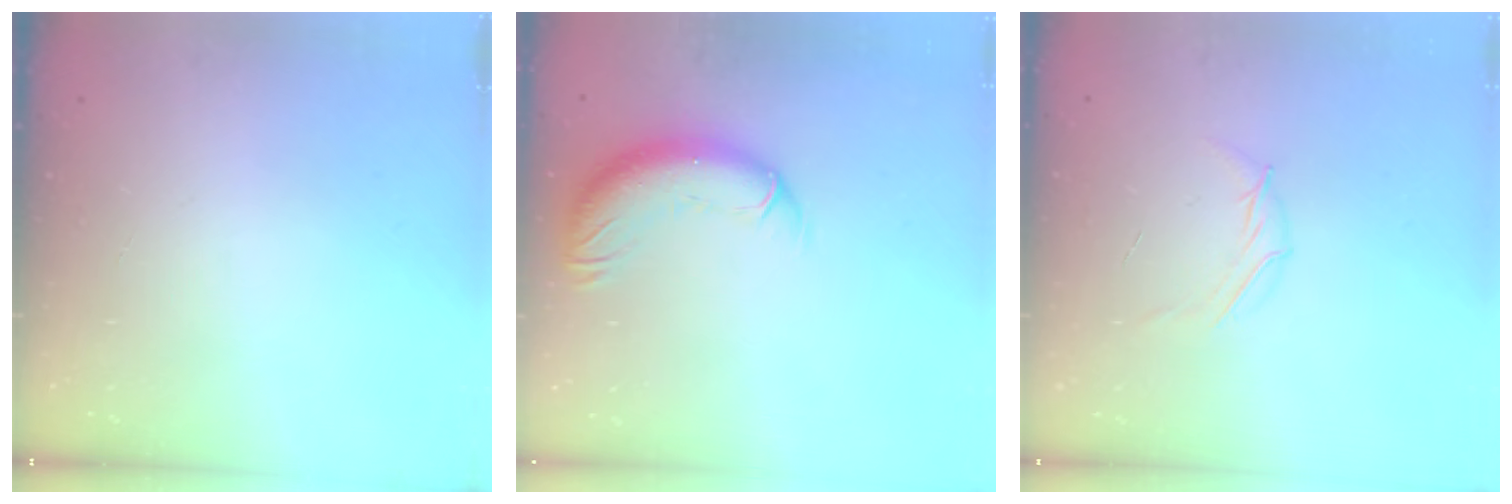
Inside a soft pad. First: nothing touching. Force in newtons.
{"total": 11.7, "press": 11.4, "slide": 2.8}
{"total": 5.2, "press": 5.1, "slide": 1.0}